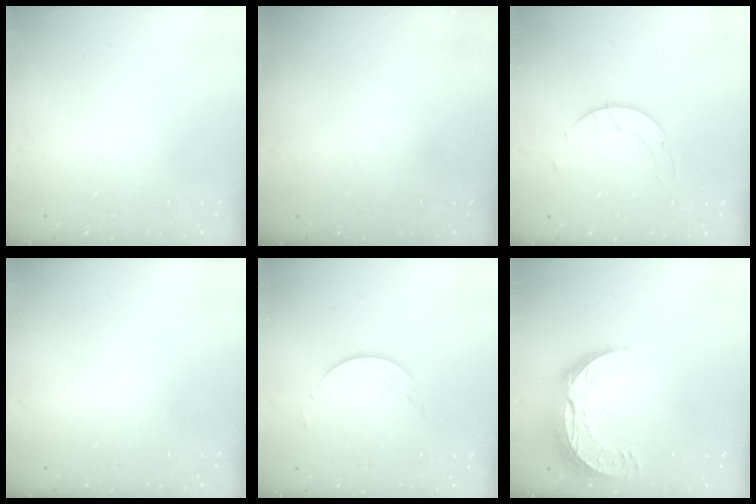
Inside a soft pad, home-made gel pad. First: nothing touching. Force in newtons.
{"total": 0.0}
{"total": 2.8, "press": 2.8, "slide": 0.3}
{"total": 0.0}
{"total": 2.0, "press": 1.9, "slide": 0.3}
{"total": 10.7, "press": 10.7, "slide": 0.7}